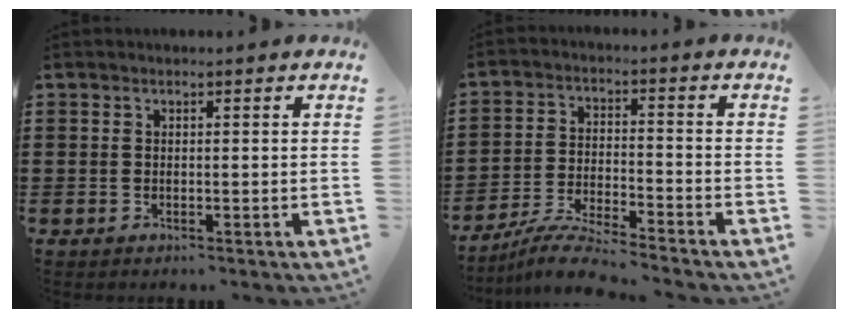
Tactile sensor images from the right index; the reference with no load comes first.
{"total": 6.1, "force": [-5.8, -0.2, 2.0], "torque": [-0.051, -0.009, -0.114]}